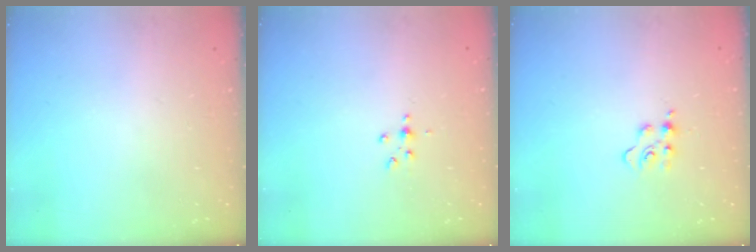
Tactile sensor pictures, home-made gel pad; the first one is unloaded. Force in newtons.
{"total": 3.7, "press": 3.2, "slide": 1.7}
{"total": 5.5, "press": 5.4, "slide": 0.6}